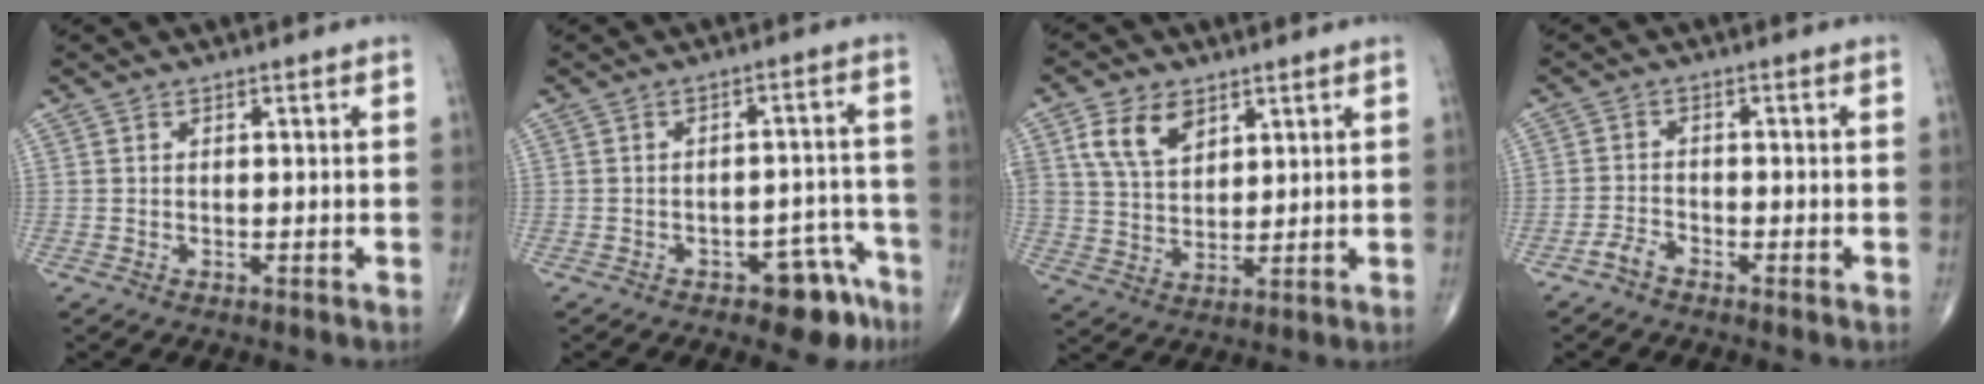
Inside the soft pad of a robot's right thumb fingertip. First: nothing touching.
{"total": 7.8, "force": [-5.1, 3.8, 4.6], "torque": [-0.024, 0.046, -0.063]}
{"total": 8.8, "force": [4.4, 5.6, 5.2], "torque": [-0.081, -0.016, 0.087]}
{"total": 2.3, "force": [-1.9, 0.7, 0.9], "torque": [-0.020, 0.004, -0.043]}